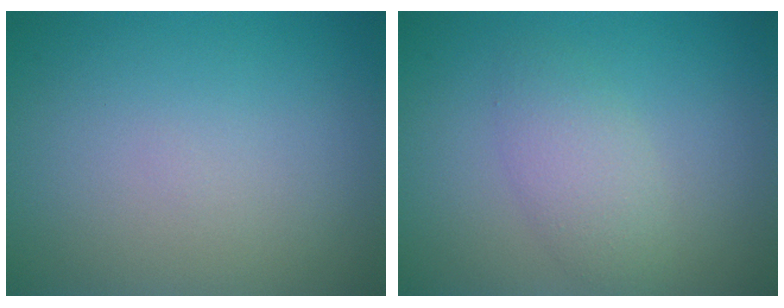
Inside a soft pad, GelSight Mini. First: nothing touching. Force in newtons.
{"total": 2.7, "press": 2.7, "slide": 0.0}